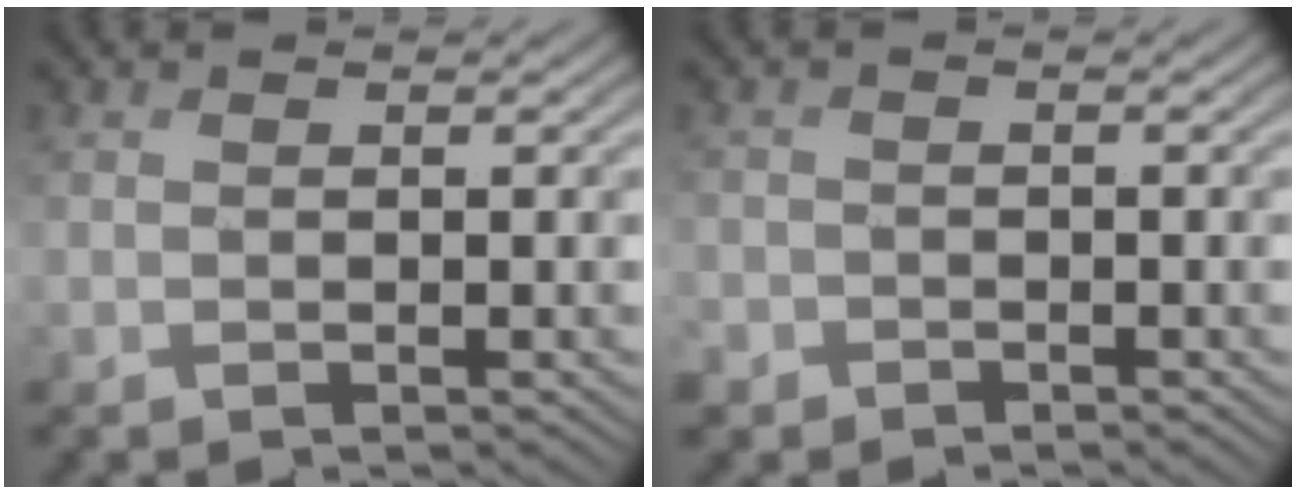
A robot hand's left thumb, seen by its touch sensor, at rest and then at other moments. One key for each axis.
{"total": 2.2, "fx": -1.2, "fy": 1.8, "fz": 0.1, "tx": -0.004, "ty": -0.006, "tz": -0.029}